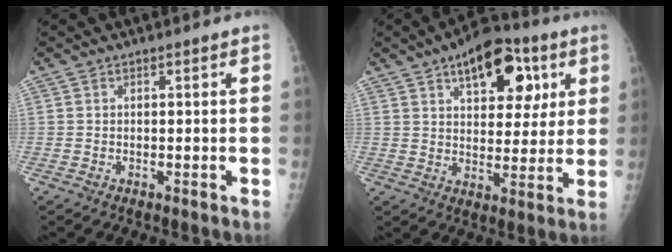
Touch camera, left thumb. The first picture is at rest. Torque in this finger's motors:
{"motor_torque": [1.19, 1.40, 0.72, -0.78, 0.09]}